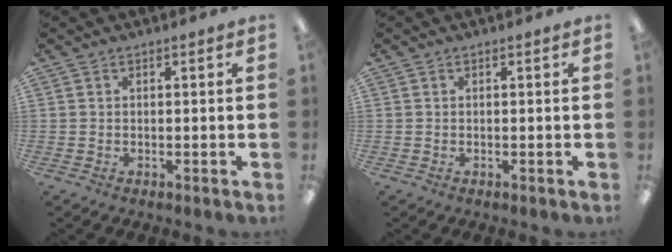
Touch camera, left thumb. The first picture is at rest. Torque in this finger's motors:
{"motor_torque": [-0.03, 0.03, -0.04, 0.03, 0.00]}